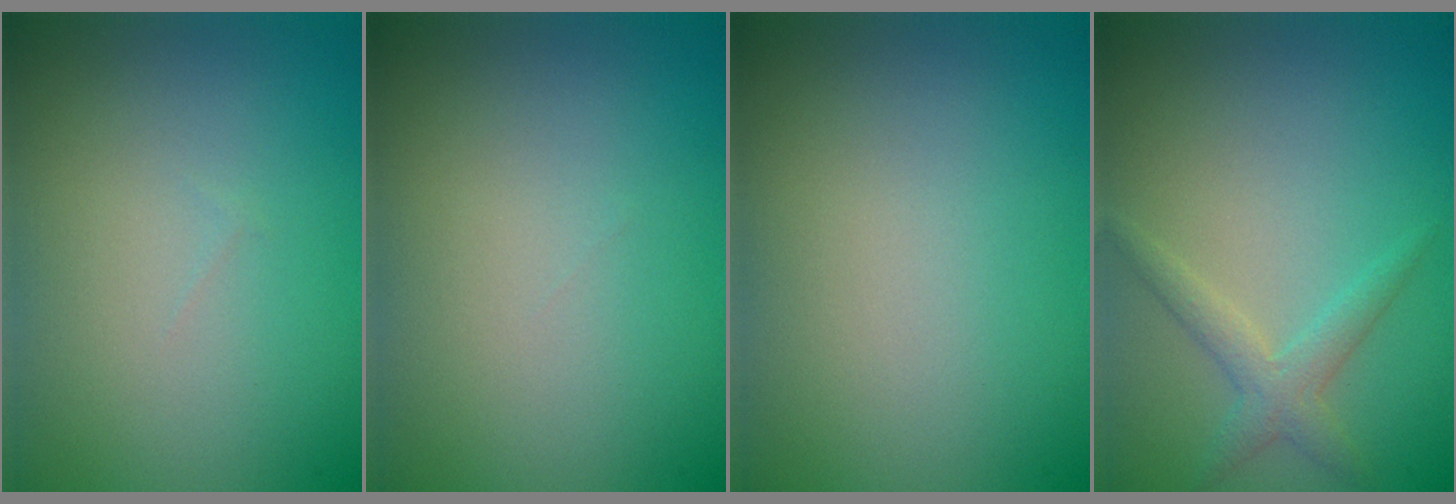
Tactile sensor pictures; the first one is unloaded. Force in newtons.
{"total": 0.0}
{"total": 0.0}
{"total": 2.0, "press": 2.0, "slide": 0.1}